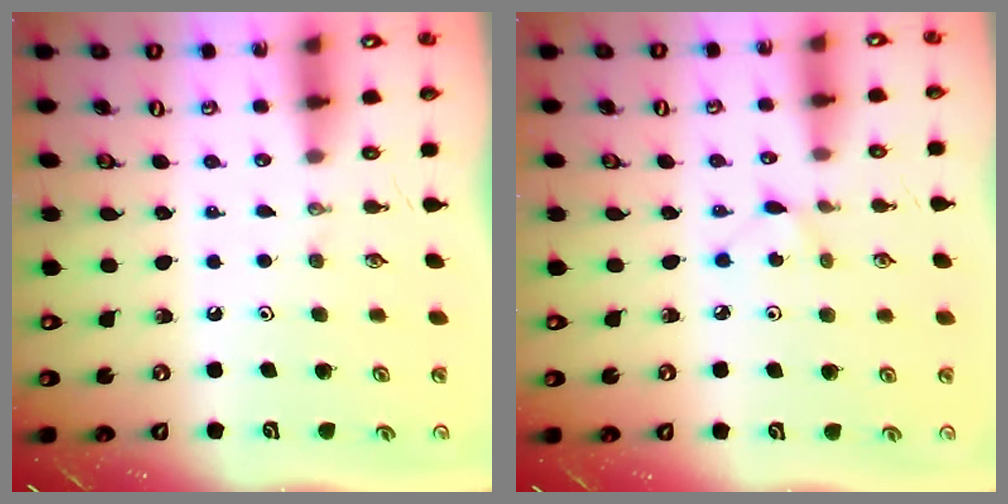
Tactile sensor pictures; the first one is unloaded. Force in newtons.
{"total": 2.8, "press": 2.8, "slide": 0.4}